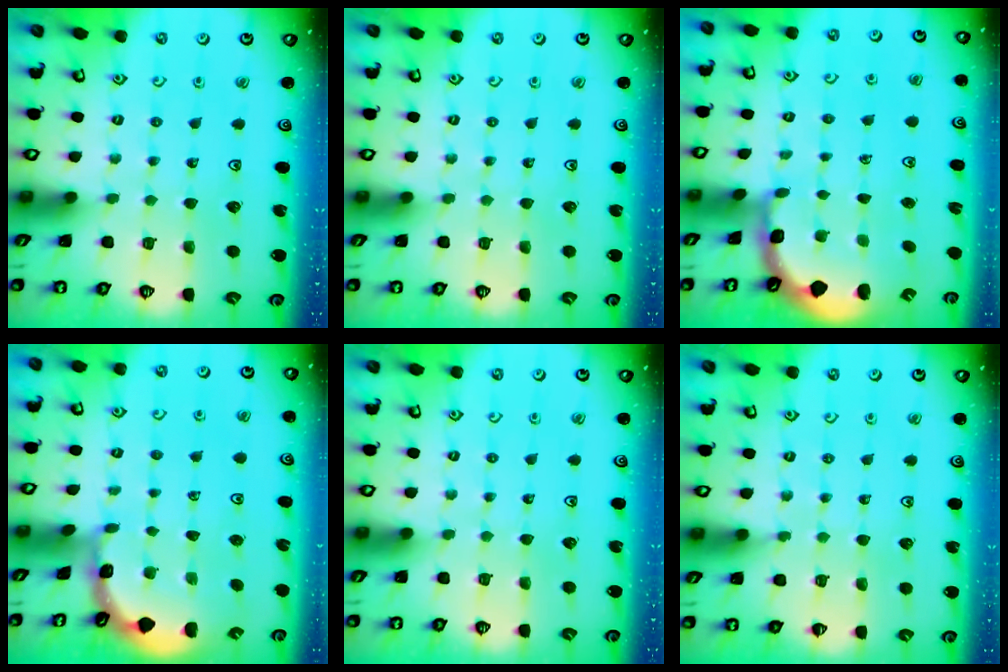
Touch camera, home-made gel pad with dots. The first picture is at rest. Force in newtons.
{"total": 0.0}
{"total": 1.8, "press": 1.7, "slide": 0.5}
{"total": 1.2, "press": 1.2, "slide": 0.1}
{"total": 0.0}
{"total": 3.6, "press": 3.5, "slide": 0.4}